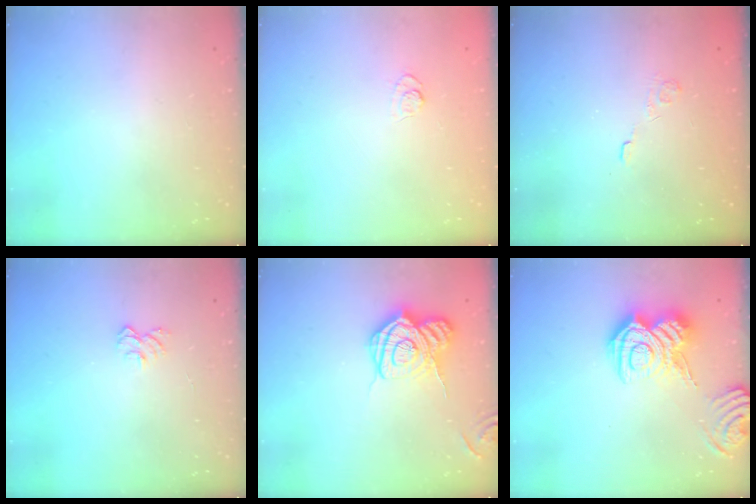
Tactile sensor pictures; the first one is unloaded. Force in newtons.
{"total": 4.0, "press": 3.8, "slide": 1.4}
{"total": 2.4, "press": 1.9, "slide": 1.4}
{"total": 7.1, "press": 7.0, "slide": 0.6}
{"total": 16.2, "press": 16.2, "slide": 1.0}
{"total": 15.6, "press": 15.6, "slide": 0.6}